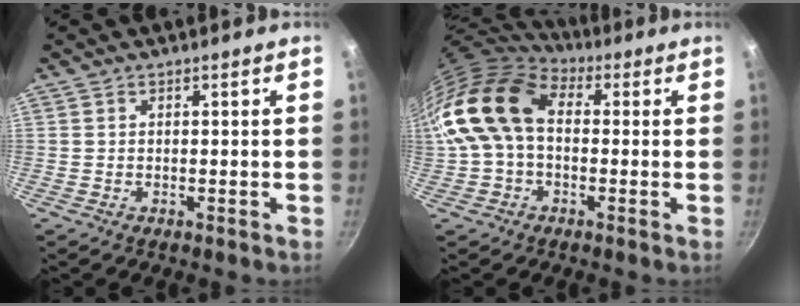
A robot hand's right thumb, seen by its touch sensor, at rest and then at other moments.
{"total": 15.7, "force": [1.1, 10.9, 11.3], "torque": [-0.203, 0.028, 0.005]}